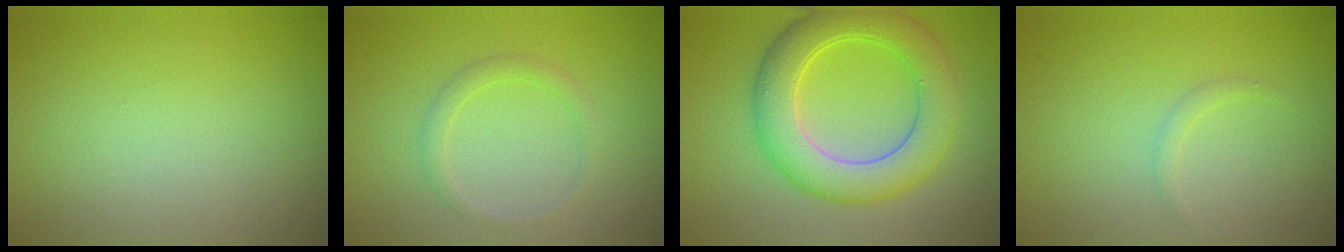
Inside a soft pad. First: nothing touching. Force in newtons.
{"total": 1.3, "press": 1.3, "slide": 0.1}
{"total": 6.6, "press": 6.6, "slide": 0.3}
{"total": 0.7, "press": 0.7, "slide": 0.1}